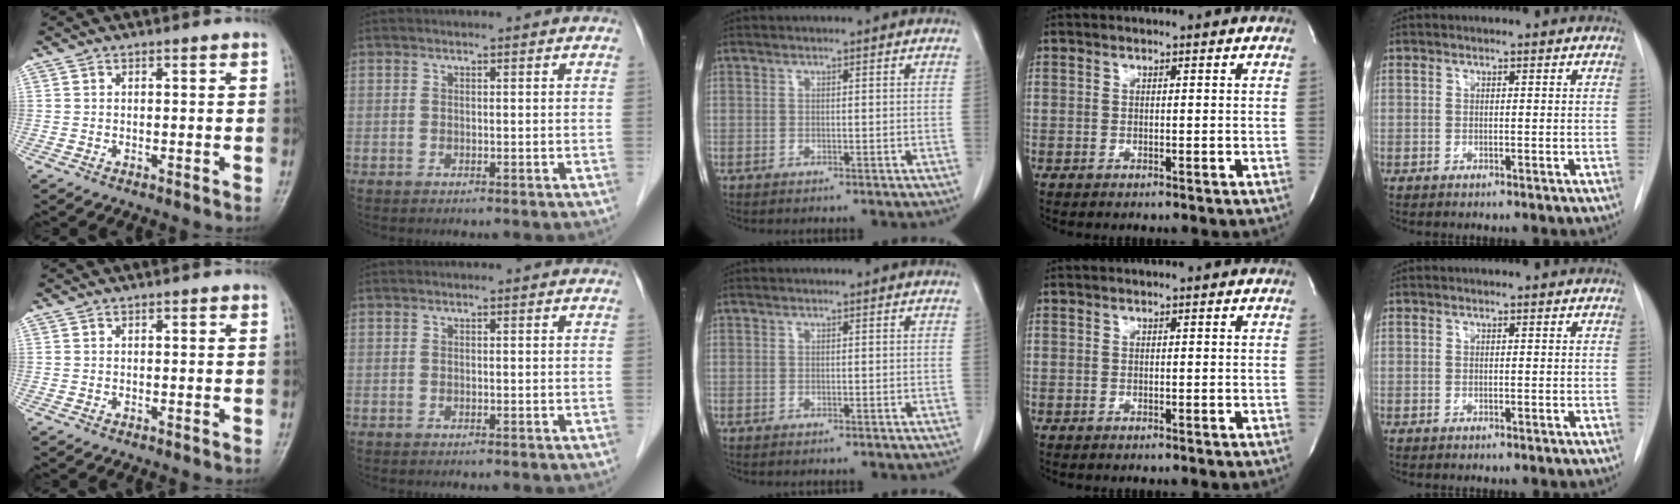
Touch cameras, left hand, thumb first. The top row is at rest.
{}